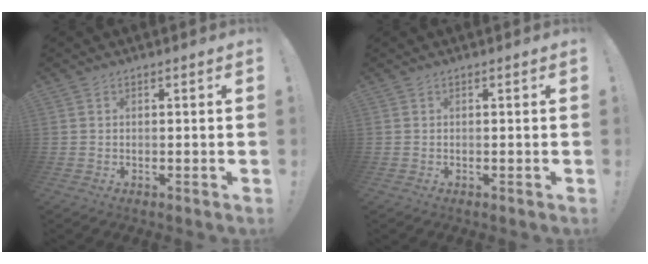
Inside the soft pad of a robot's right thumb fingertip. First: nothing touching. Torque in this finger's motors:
{"motor_torque": [-0.05, 0.04, -0.07, 0.07, 0.04]}